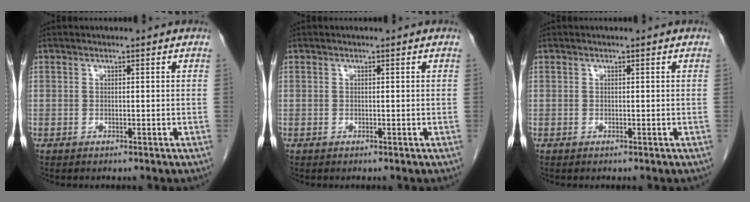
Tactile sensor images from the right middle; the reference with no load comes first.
{"total": 0.0}
{"total": 0.0}